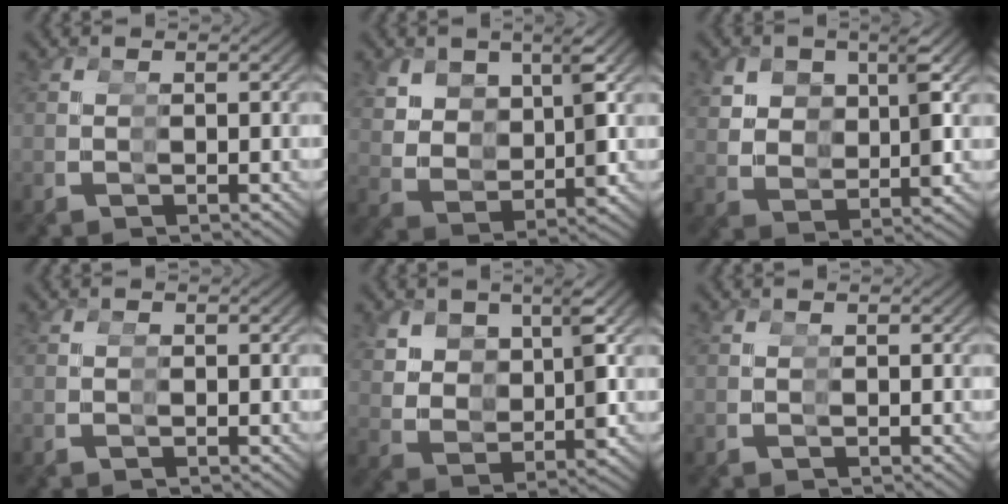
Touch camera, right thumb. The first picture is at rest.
{"total": 3.9, "force": [3.0, 1.9, 1.6], "torque": [-0.060, -0.003, 0.059]}
{"total": 2.5, "force": [2.3, 0.9, 0.6], "torque": [-0.025, -0.001, 0.047]}
{"total": 0.0}
{"total": 3.6, "force": [2.9, 1.7, 1.4], "torque": [-0.052, -0.003, 0.057]}
{"total": 0.0}